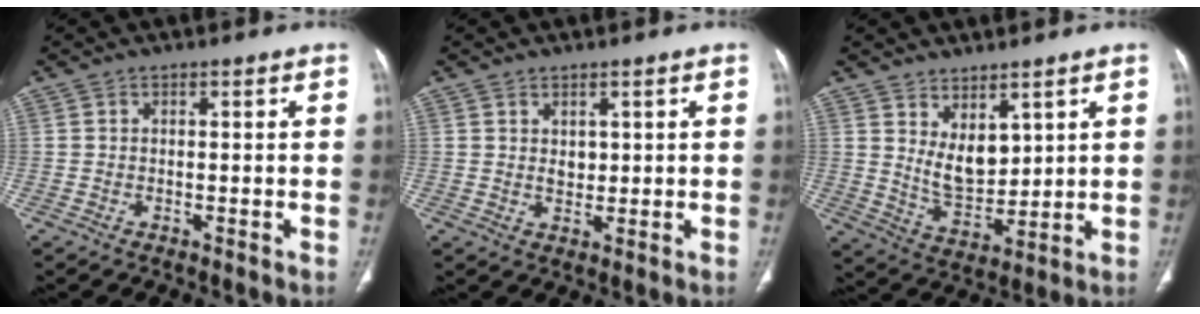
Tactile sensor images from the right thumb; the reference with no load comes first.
{"total": 2.4, "force": [0.9, 1.6, 1.5], "torque": [-0.014, -0.009, 0.021]}
{"total": 8.1, "force": [3.8, 4.5, 5.5], "torque": [-0.071, -0.043, 0.087]}